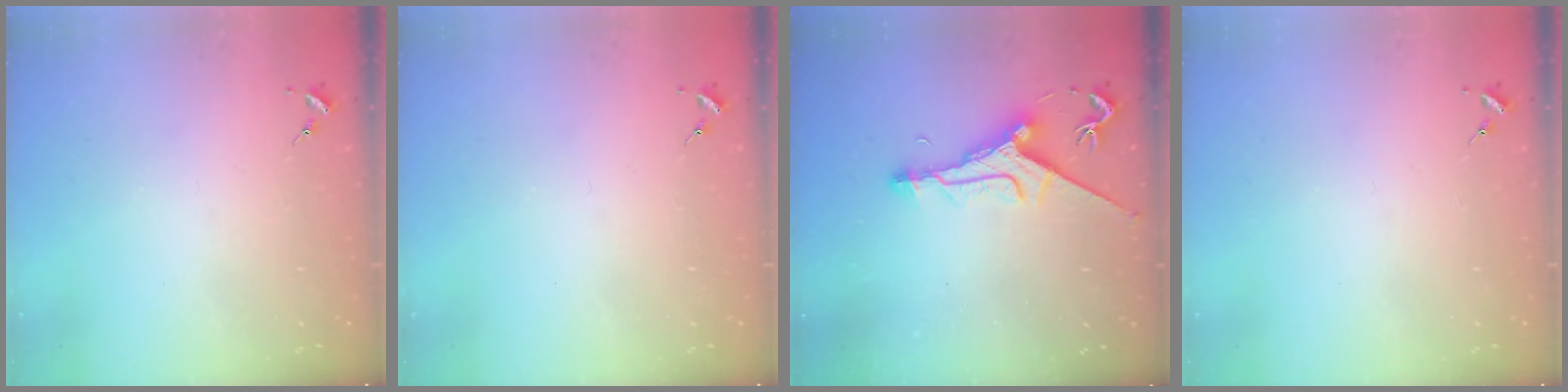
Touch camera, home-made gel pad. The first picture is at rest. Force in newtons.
{"total": 0.0}
{"total": 10.2, "press": 10.1, "slide": 0.8}
{"total": 0.0}